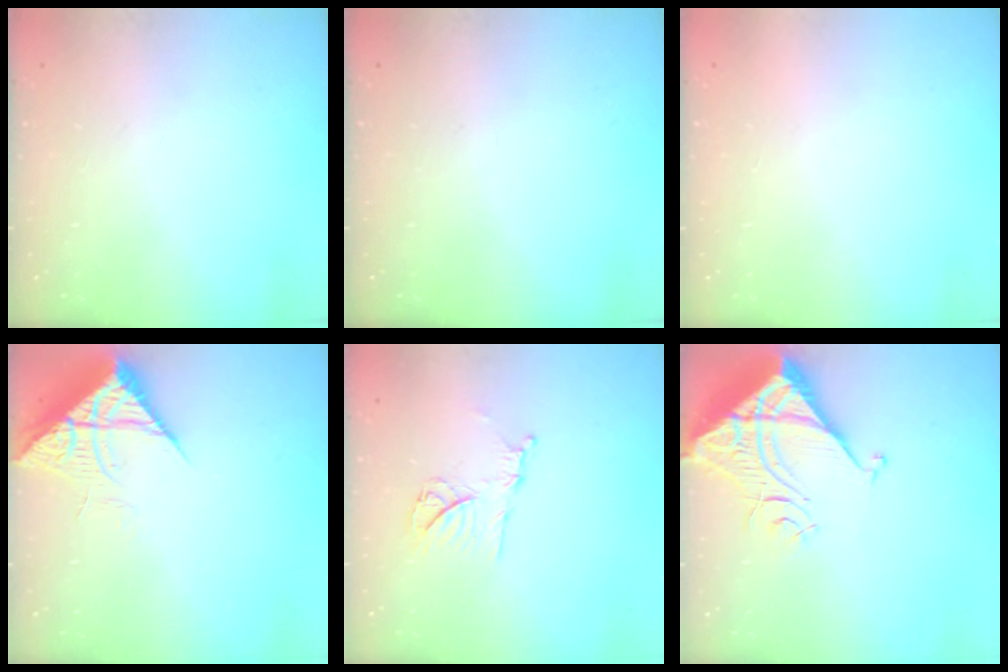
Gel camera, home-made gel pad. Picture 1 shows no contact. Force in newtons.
{"total": 0.0}
{"total": 1.5, "press": 1.5, "slide": 0.1}
{"total": 7.7, "press": 7.6, "slide": 0.8}
{"total": 11.0, "press": 10.9, "slide": 1.1}
{"total": 10.3, "press": 10.3, "slide": 1.3}